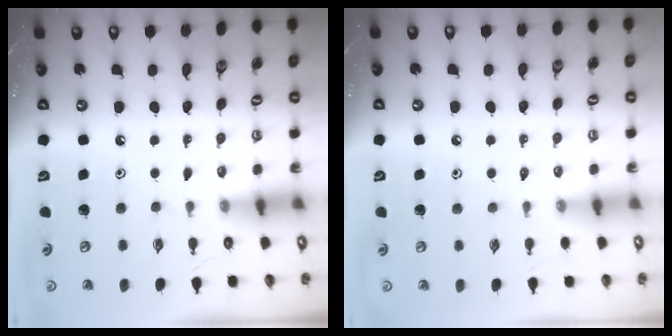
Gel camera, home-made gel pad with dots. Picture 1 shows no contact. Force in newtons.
{"total": 2.1, "press": 2.1, "slide": 0.4}